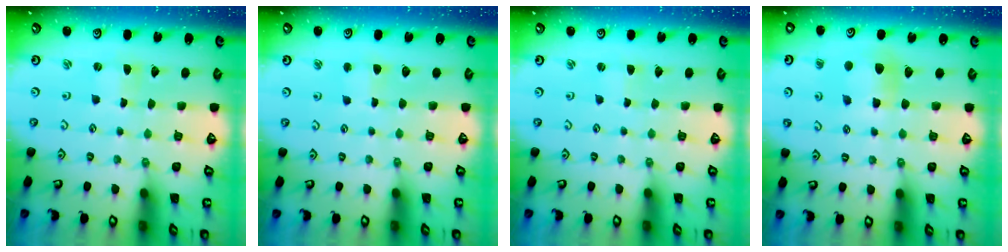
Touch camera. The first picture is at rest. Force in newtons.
{"total": 2.5, "press": 2.4, "slide": 0.3}
{"total": 1.6, "press": 1.6, "slide": 0.4}
{"total": 6.1, "press": 6.1, "slide": 0.2}